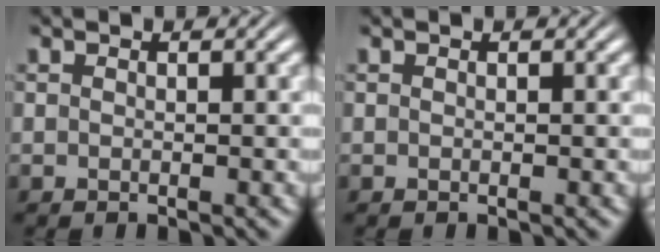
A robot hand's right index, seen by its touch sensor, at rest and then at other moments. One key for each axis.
{"total": 0.0}